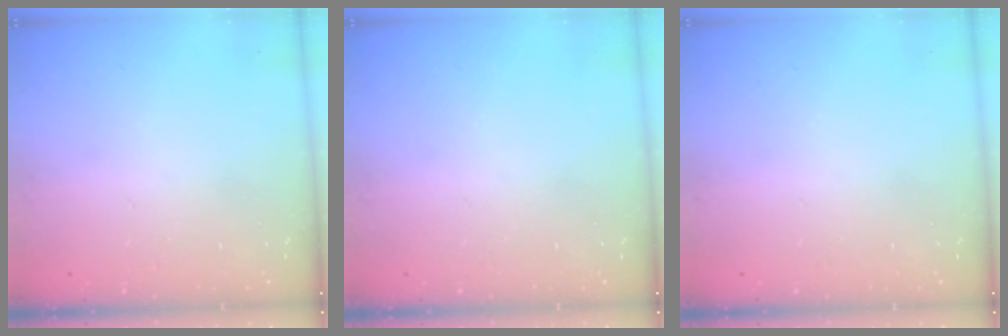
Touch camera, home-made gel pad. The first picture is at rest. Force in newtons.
{"total": 0.0}
{"total": 0.0}